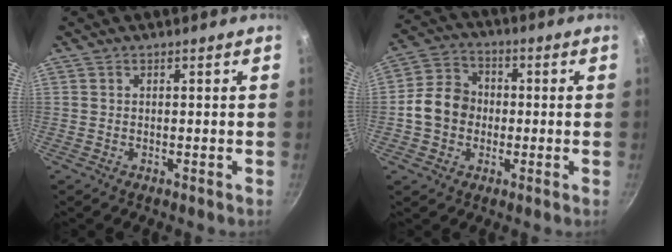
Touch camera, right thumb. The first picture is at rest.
{"total": 9.5, "force": [-0.9, 8.0, 4.9], "torque": [-0.056, 0.022, -0.033]}